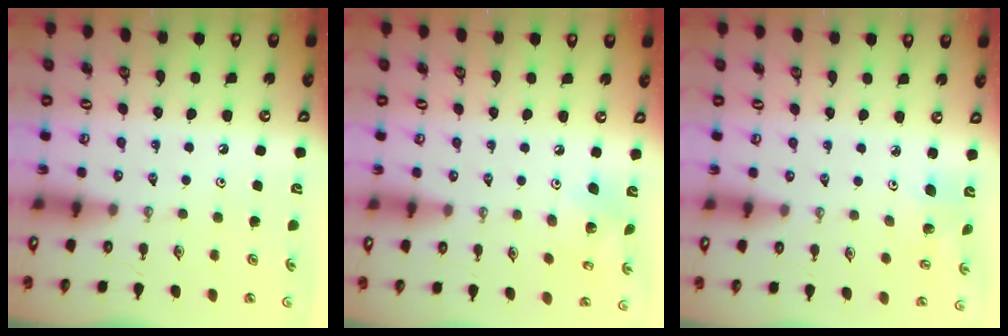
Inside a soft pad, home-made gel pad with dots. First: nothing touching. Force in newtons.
{"total": 7.3, "press": 7.3, "slide": 0.1}
{"total": 3.7, "press": 3.4, "slide": 1.5}